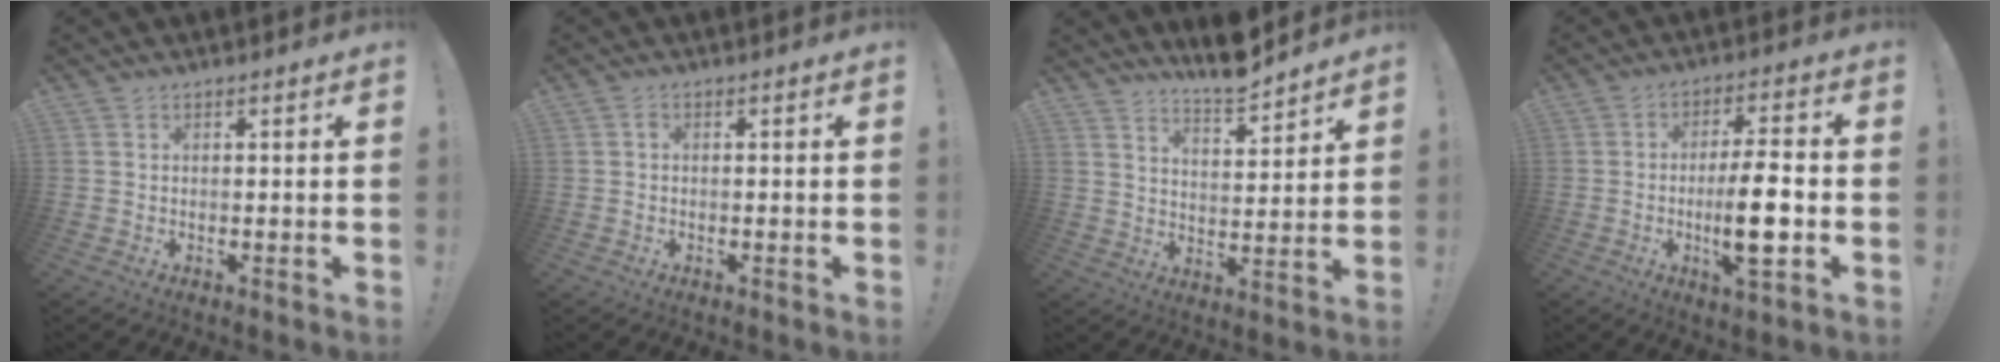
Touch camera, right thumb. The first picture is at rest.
{"total": 0.6, "force": [-0.2, 0.5, 0.3], "torque": [-0.005, 0.004, -0.004]}
{"total": 8.5, "force": [8.0, 0.9, 2.8], "torque": [-0.040, -0.063, 0.142]}
{"total": 12.1, "force": [-2.5, 2.5, 11.6], "torque": [-0.191, -0.003, -0.050]}